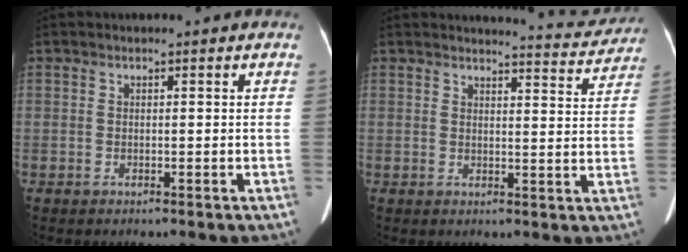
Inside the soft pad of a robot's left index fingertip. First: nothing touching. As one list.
[{"total": 7.6, "force": [7.6, 0.2, 0.2], "torque": [-0.002, -0.018, 0.078]}]